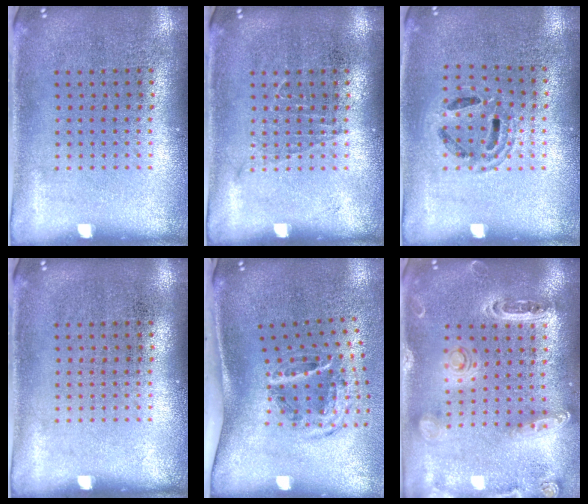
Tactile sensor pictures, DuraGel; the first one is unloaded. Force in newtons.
{"total": 0.5, "press": 0.5, "slide": 0.1}
{"total": 1.1, "press": 1.1, "slide": 0.3}
{"total": 0.0}
{"total": 2.1, "press": 1.2, "slide": 1.7}
{"total": 1.2, "press": 1.2, "slide": 0.2}